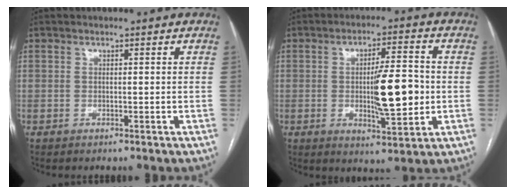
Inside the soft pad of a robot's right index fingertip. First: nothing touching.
{"total": 10.0, "force": [-0.8, 2.0, 9.8], "torque": [-0.156, -0.002, -0.010]}